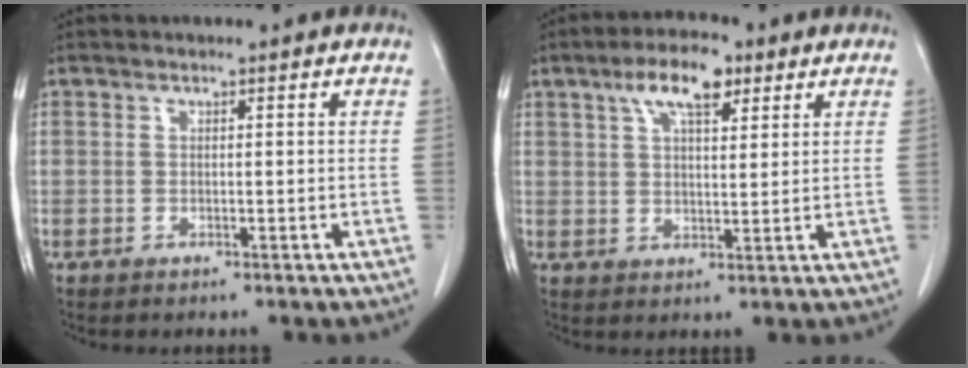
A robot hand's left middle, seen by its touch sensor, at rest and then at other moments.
{"total": 7.4, "force": [4.2, 2.5, 5.6], "torque": [-0.104, 0.015, 0.070]}